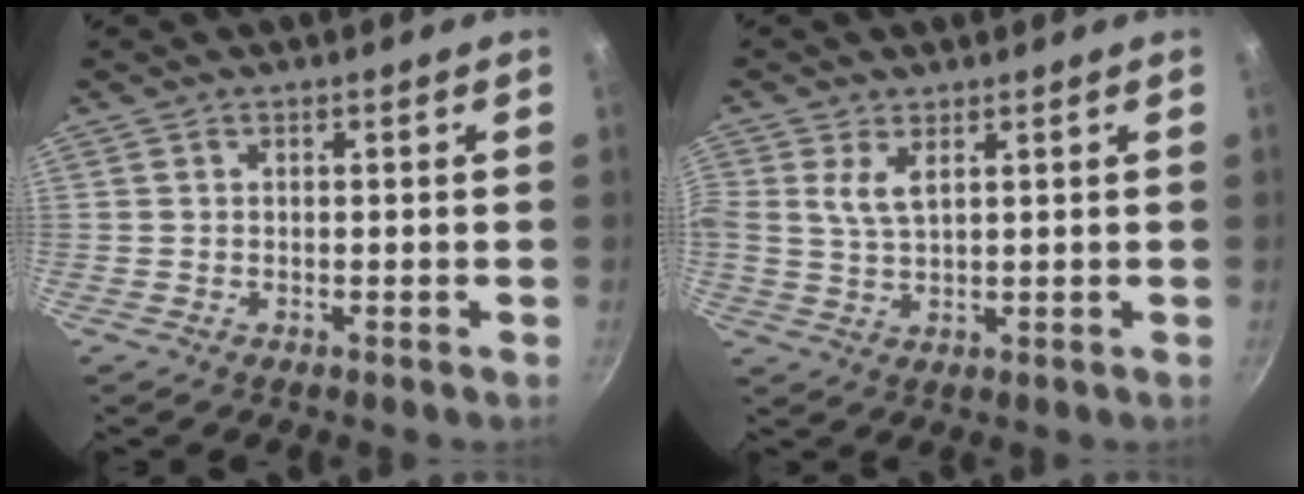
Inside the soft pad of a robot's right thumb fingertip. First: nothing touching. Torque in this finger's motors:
{"motor_torque": [0.14, 0.22, 0.36, -0.25, 0.07]}